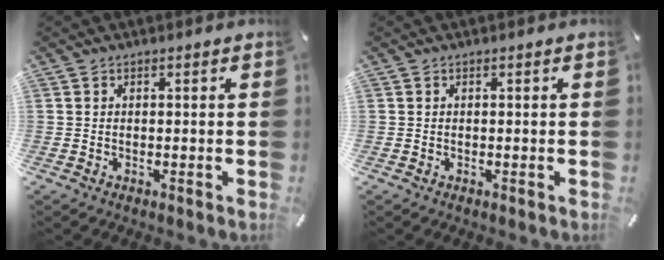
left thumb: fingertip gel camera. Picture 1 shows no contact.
{"total": 0.0}